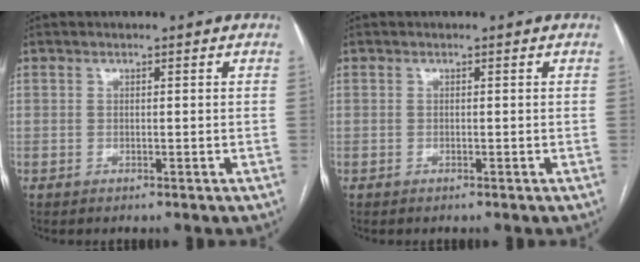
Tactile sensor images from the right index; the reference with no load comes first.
{"total": 0.0}